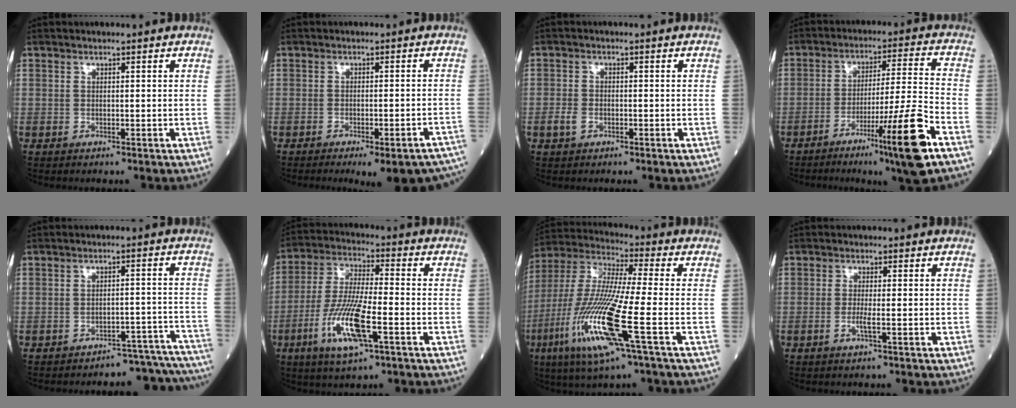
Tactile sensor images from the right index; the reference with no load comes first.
{"total": 12.6, "force": [-11.0, 1.3, 6.0], "torque": [-0.026, 0.002, -0.124]}
{"total": 2.0, "force": [-0.8, 1.3, 1.2], "torque": [-0.027, 0.003, -0.014]}
{"total": 13.6, "force": [-7.3, -1.4, 11.4], "torque": [-0.188, -0.021, -0.119]}
{"total": 11.1, "force": [-11.0, 1.4, -0.2], "torque": [0.035, 0.039, -0.126]}
{"total": 12.5, "force": [-4.8, 2.1, 11.4], "torque": [-0.236, -0.016, -0.088]}
{"total": 18.0, "force": [-6.3, 0.8, 16.8], "torque": [-0.371, -0.025, -0.125]}
{"total": 1.8, "force": [-0.6, 0.0, 1.7], "torque": [-0.038, -0.004, -0.013]}